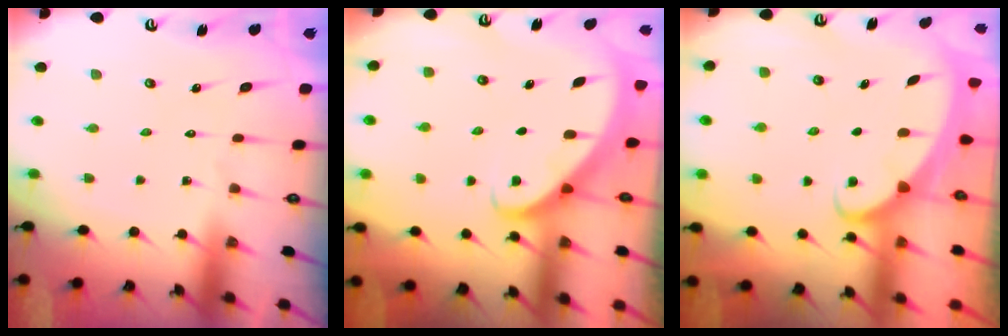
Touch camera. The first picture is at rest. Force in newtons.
{"total": 2.7, "press": 2.7, "slide": 0.2}
{"total": 2.0, "press": 2.0, "slide": 0.3}